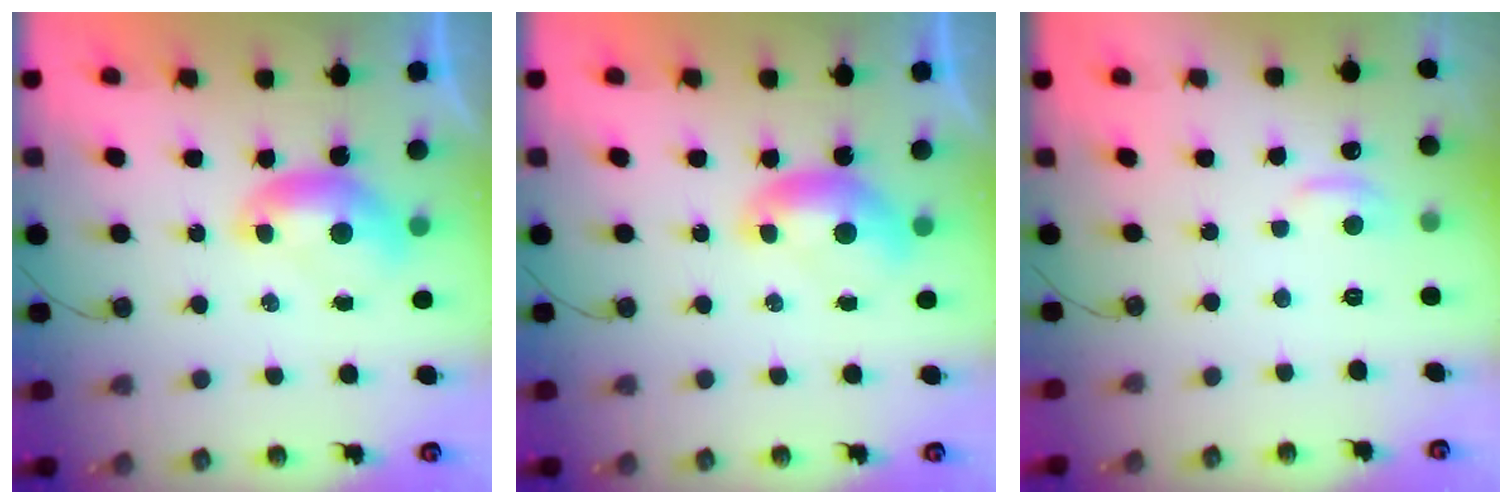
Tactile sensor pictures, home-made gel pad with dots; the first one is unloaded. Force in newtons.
{"total": 0.0}
{"total": 0.9, "press": 0.8, "slide": 0.5}